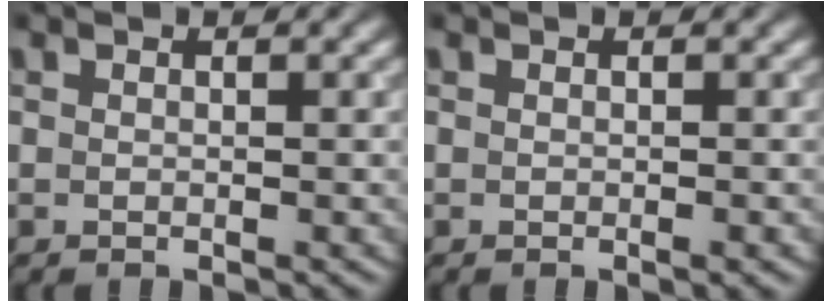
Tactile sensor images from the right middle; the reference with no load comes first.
{"total": 0.7, "force": [-0.3, 0.1, 0.6], "torque": [-0.007, 0.000, -0.002]}